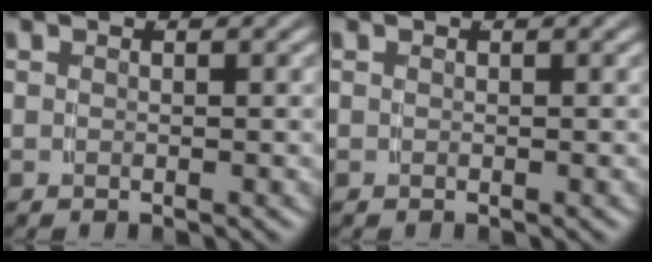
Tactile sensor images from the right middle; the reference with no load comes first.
{"total": 0.0}